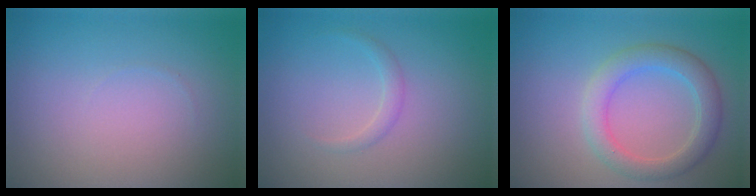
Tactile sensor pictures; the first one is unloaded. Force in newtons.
{"total": 1.0, "press": 1.0, "slide": 0.0}
{"total": 3.6, "press": 3.6, "slide": 0.4}